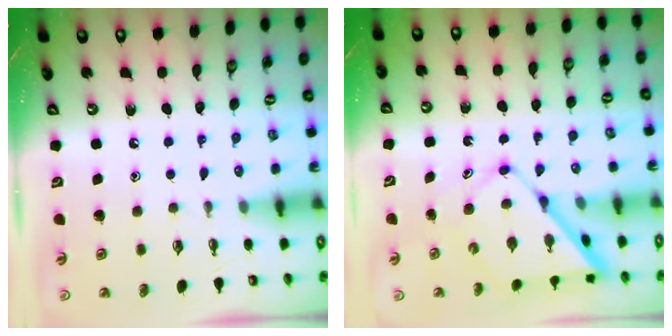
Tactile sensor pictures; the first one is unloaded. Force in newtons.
{"total": 10.2, "press": 10.2, "slide": 0.9}